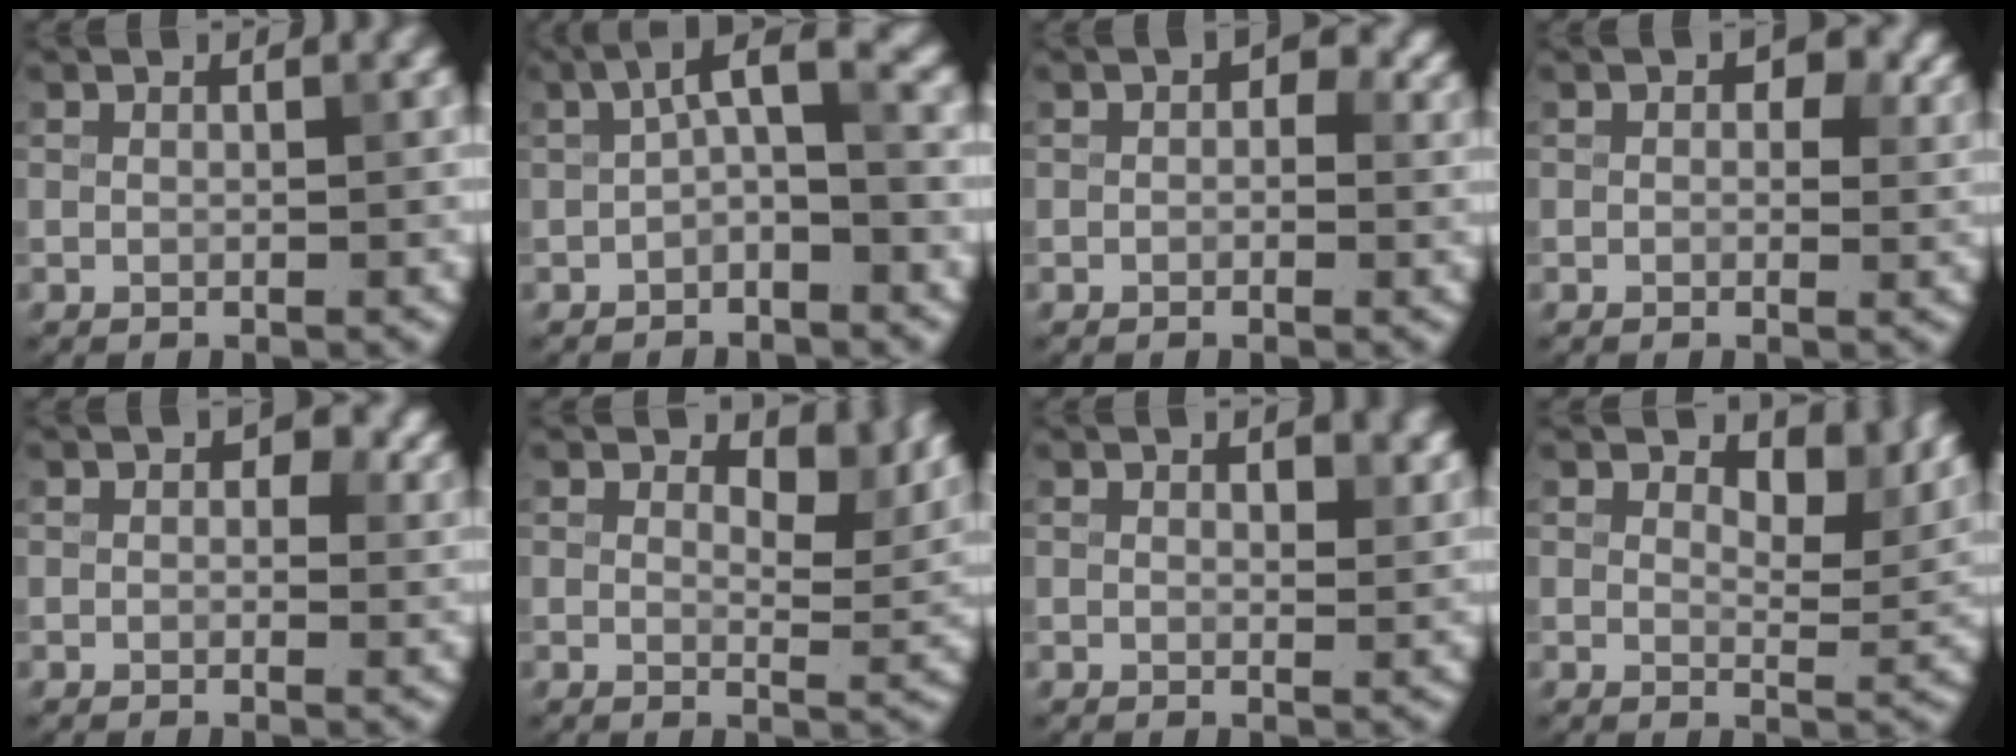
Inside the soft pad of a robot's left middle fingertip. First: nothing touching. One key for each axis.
{"total": 3.3, "fx": -0.2, "fy": 1.0, "fz": 3.2, "tx": -0.054, "ty": 0.017, "tz": -0.013}
{"total": 2.8, "fx": 0.6, "fy": 1.9, "fz": 2.0, "tx": -0.012, "ty": -0.001, "tz": 0.002}
{"total": 3.9, "fx": 1.3, "fy": 2.6, "fz": 2.7, "tx": -0.022, "ty": -0.007, "tz": 0.014}
{"total": 3.4, "fx": 1.0, "fy": 2.3, "fz": 2.3, "tx": -0.016, "ty": -0.006, "tz": 0.011}
{"total": 4.9, "fx": 2.6, "fy": 2.5, "fz": 3.4, "tx": -0.047, "ty": -0.008, "tz": 0.033}
{"total": 1.9, "fx": 1.0, "fy": 1.0, "fz": 1.3, "tx": -0.014, "ty": -0.006, "tz": 0.017}
{"total": 5.6, "fx": 3.3, "fy": 2.7, "fz": 3.7, "tx": -0.050, "ty": -0.008, "tz": 0.040}